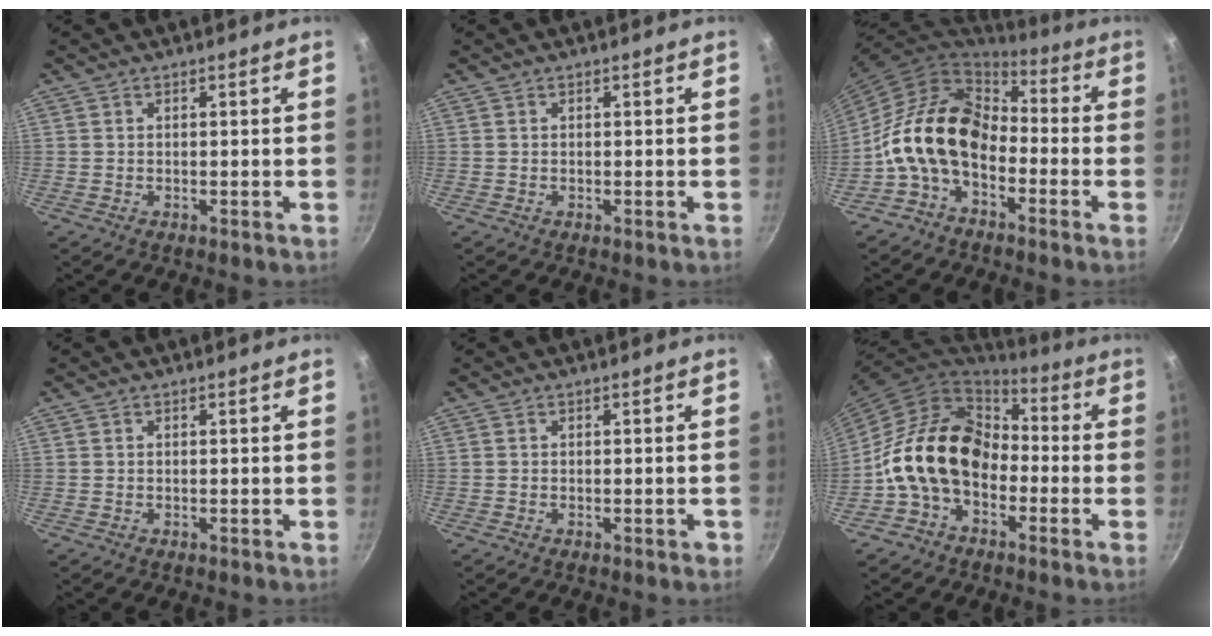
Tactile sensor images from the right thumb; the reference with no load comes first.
{"total": 0.0}
{"total": 15.0, "force": [-3.9, 10.1, 10.3], "torque": [-0.164, 0.052, -0.094]}
{"total": 0.0}
{"total": 1.2, "force": [-0.5, 0.4, 1.0], "torque": [-0.011, 0.003, -0.008]}
{"total": 16.6, "force": [-3.2, 12.0, 10.9], "torque": [-0.158, 0.051, -0.072]}